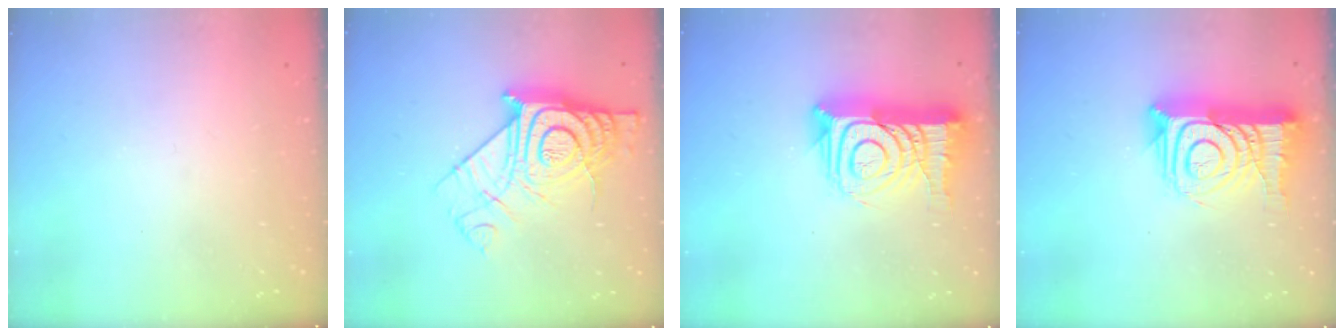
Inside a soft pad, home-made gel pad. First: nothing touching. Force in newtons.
{"total": 16.9, "press": 16.9, "slide": 1.3}
{"total": 19.3, "press": 19.2, "slide": 1.6}
{"total": 19.3, "press": 19.2, "slide": 1.6}